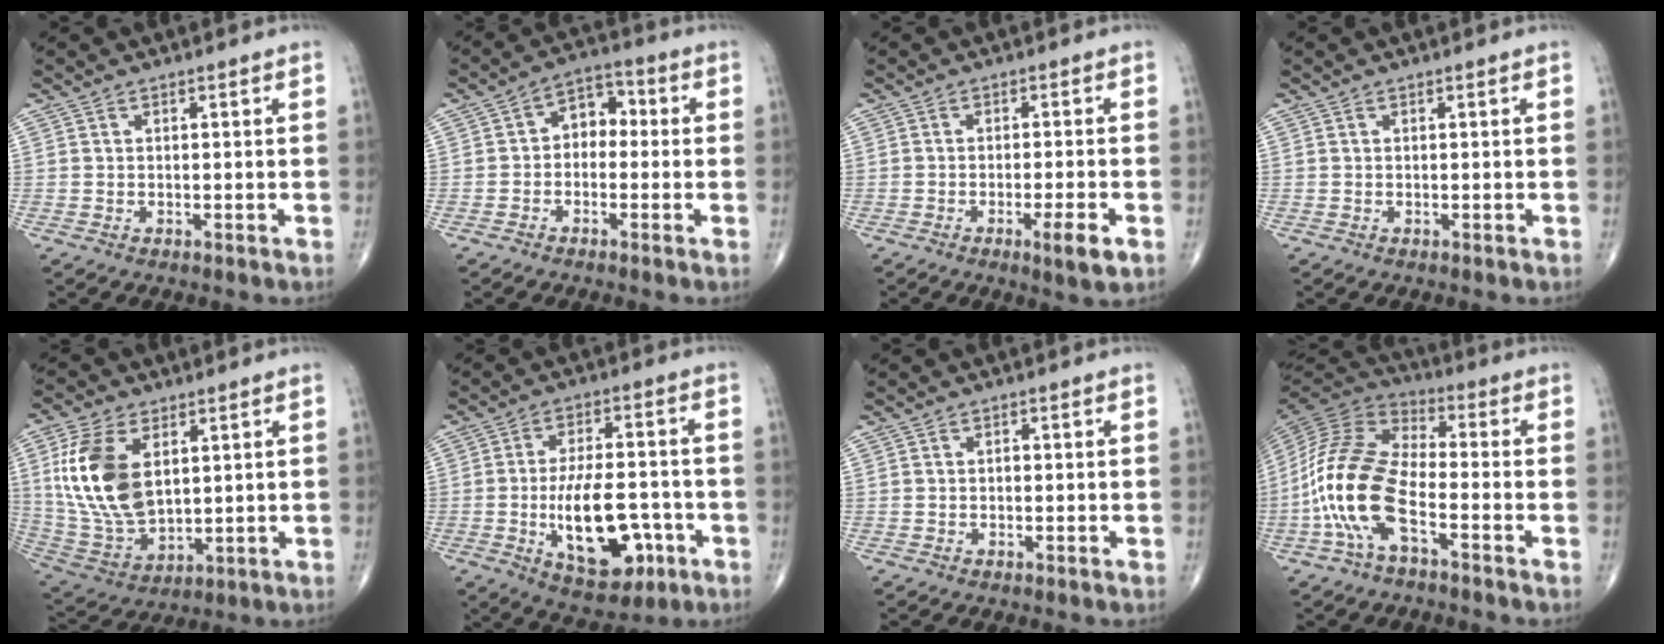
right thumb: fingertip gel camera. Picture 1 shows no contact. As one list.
[{"total": 6.3, "force": [-0.4, 4.6, 4.3], "torque": [-0.038, 0.029, -0.024]}, {"total": 5.1, "force": [-2.3, 0.6, 4.5], "torque": [-0.073, -0.002, -0.035]}, {"total": 0.0}, {"total": 17.2, "force": [4.3, 10.0, 13.4], "torque": [-0.266, -0.019, 0.093]}, {"total": 15.6, "force": [-4.4, 7.7, 12.8], "torque": [-0.188, 0.019, -0.057]}, {"total": 0.5, "force": [-0.1, 0.4, 0.4], "torque": [-0.005, 0.002, -0.004]}, {"total": 15.9, "force": [-5.6, 6.7, 13.3], "torque": [-0.285, 0.038, -0.114]}]